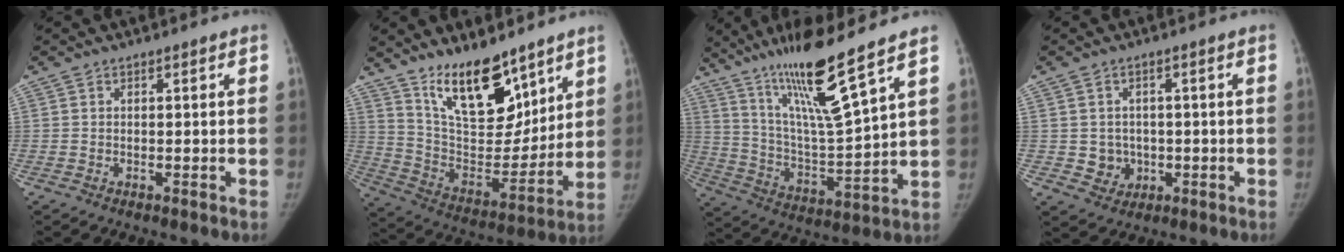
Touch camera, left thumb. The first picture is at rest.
{"total": 18.7, "force": [12.9, 7.9, 11.0], "torque": [-0.126, -0.090, 0.236]}
{"total": 17.4, "force": [12.2, 0.6, 12.4], "torque": [-0.206, -0.073, 0.227]}
{"total": 4.5, "force": [-0.5, 4.2, 1.5], "torque": [0.000, 0.005, 0.003]}